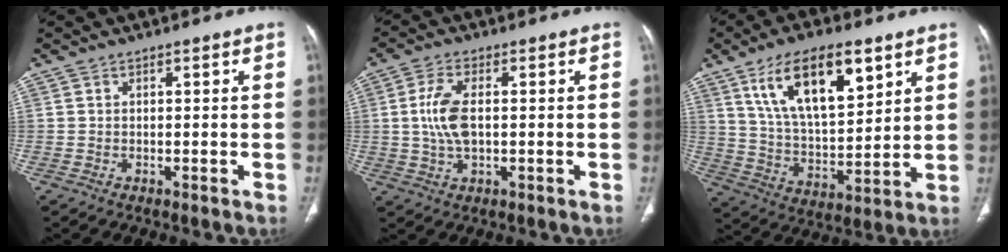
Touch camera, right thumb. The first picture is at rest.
{"total": 7.3, "force": [0.4, 3.7, 6.3], "torque": [-0.139, 0.003, 0.007]}
{"total": 18.3, "force": [9.4, 7.9, 13.7], "torque": [-0.204, -0.037, 0.176]}